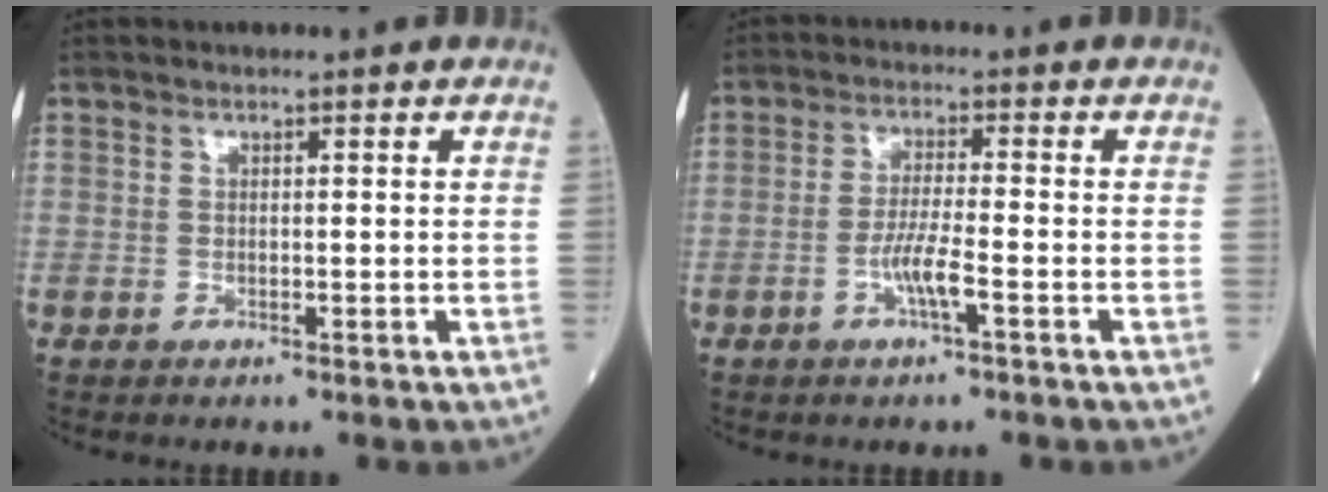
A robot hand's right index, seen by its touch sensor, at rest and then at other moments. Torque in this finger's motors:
{"motor_torque": [0.13, -0.08, 0.17, 0.08]}